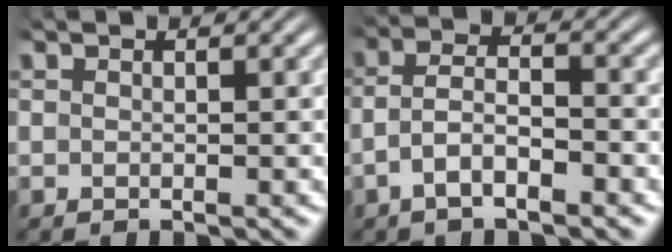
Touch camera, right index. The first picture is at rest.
{"total": 4.1, "force": [-1.5, 2.4, 3.0], "torque": [-0.059, -0.012, -0.028]}